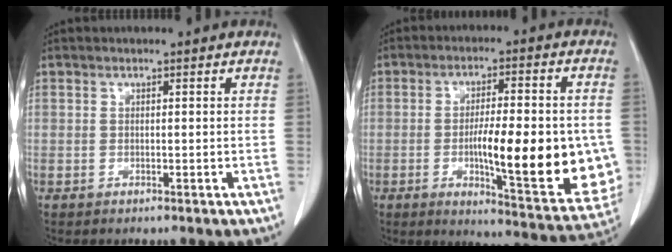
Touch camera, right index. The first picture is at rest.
{"total": 19.2, "force": [-3.0, 4.0, 18.5], "torque": [-0.200, -0.003, -0.027]}